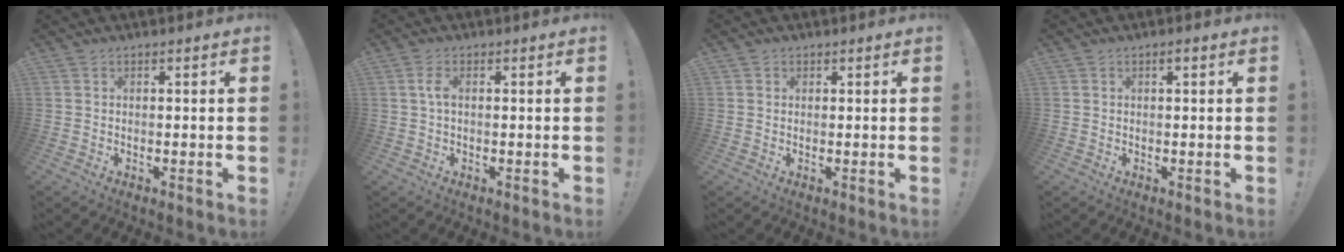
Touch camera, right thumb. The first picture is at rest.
{"total": 2.7, "force": [0.2, 1.0, 2.6], "torque": [-0.055, 0.009, 0.003]}
{"total": 1.1, "force": [0.6, 0.9, 0.1], "torque": [0.000, 0.001, 0.010]}
{"total": 0.9, "force": [0.4, 0.4, 0.7], "torque": [-0.015, 0.003, 0.005]}